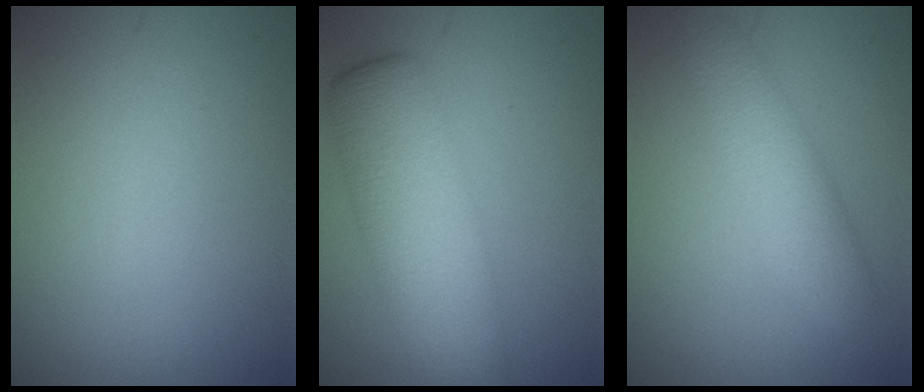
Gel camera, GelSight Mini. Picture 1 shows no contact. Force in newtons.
{"total": 7.5, "press": 7.5, "slide": 0.3}
{"total": 4.0, "press": 4.0, "slide": 0.0}